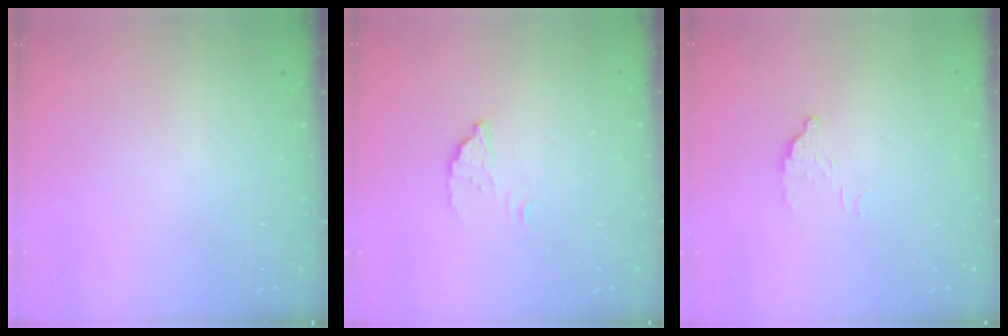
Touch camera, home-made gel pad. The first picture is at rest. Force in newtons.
{"total": 2.8, "press": 2.7, "slide": 0.2}
{"total": 4.5, "press": 4.4, "slide": 0.2}